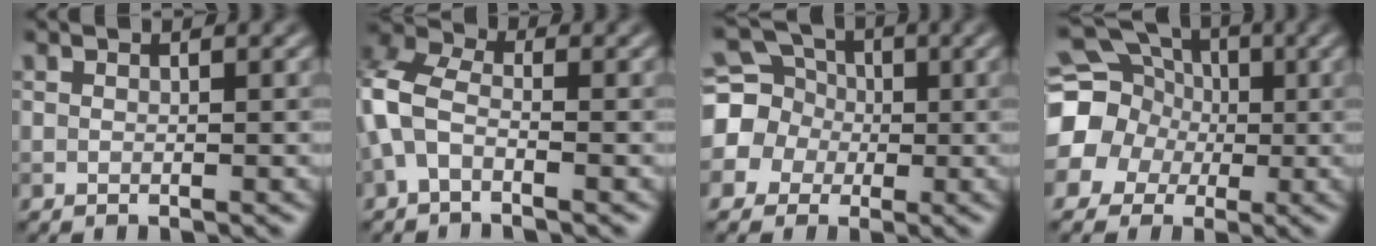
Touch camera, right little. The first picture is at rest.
{"total": 4.7, "force": [-1.1, 2.8, 3.6], "torque": [-0.094, 0.012, -0.037]}
{"total": 6.1, "force": [0.3, 5.8, 1.9], "torque": [-0.044, 0.020, -0.027]}
{"total": 14.3, "force": [0.3, 13.4, 4.9], "torque": [-0.142, 0.012, -0.035]}